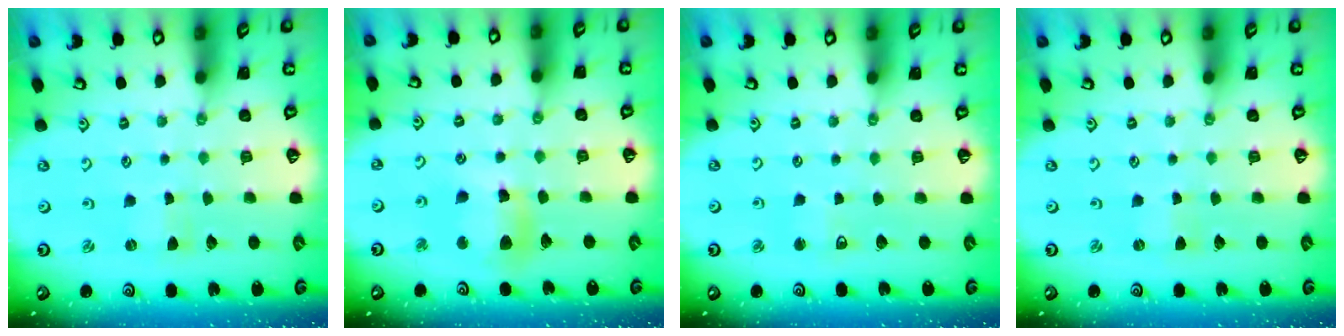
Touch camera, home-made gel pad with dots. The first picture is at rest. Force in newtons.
{"total": 11.1, "press": 10.9, "slide": 2.3}
{"total": 3.5, "press": 3.4, "slide": 0.6}
{"total": 0.0}